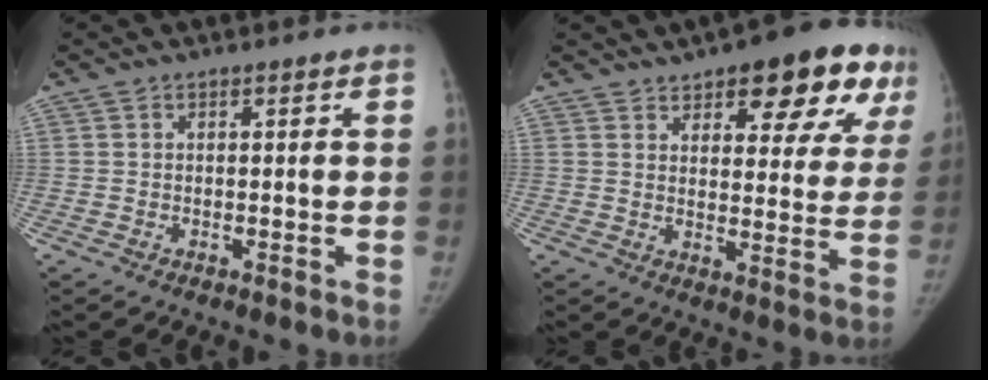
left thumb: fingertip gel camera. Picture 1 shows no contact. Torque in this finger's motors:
{"motor_torque": [0.31, 0.25, 0.98, -1.17, 0.08]}